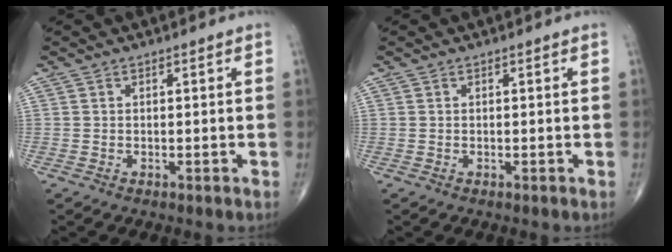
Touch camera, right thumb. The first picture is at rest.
{"total": 0.0}